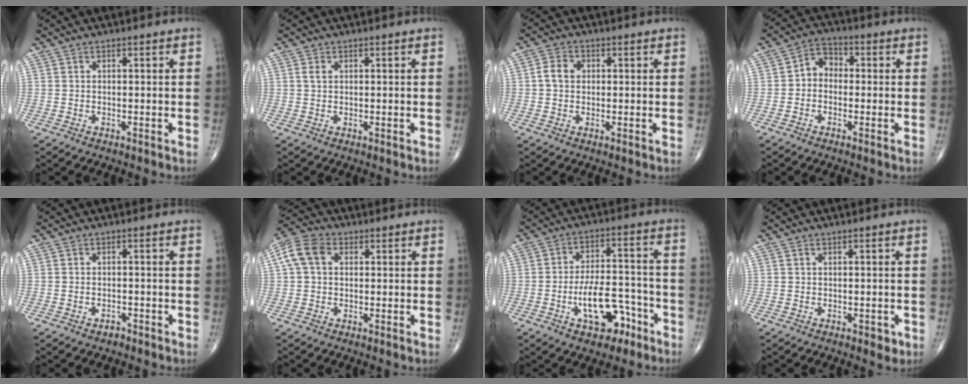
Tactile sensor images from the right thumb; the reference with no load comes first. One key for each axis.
{"total": 1.5, "fx": 0.5, "fy": 1.0, "fz": 1.1, "tx": -0.023, "ty": 0.003, "tz": 0.011}
{"total": 4.0, "fx": 0.4, "fy": 3.1, "fz": 2.5, "tx": -0.043, "ty": 0.009, "tz": 0.001}
{"total": 5.2, "fx": -0.5, "fy": 4.2, "fz": 3.1, "tx": -0.028, "ty": 0.022, "tz": -0.026}
{"total": 1.2, "fx": -0.9, "fy": 0.7, "fz": 0.3, "tx": -0.006, "ty": 0.005, "tz": -0.014}
{"total": 7.0, "fx": 1.5, "fy": 5.0, "fz": 4.6, "tx": -0.097, "ty": 0.023, "tz": 0.021}
{"total": 11.5, "fx": -5.4, "fy": 6.0, "fz": 8.3, "tx": -0.115, "ty": 0.047, "tz": -0.081}
{"total": 1.9, "fx": -0.5, "fy": 1.0, "fz": 1.6, "tx": -0.013, "ty": 0.000, "tz": -0.004}